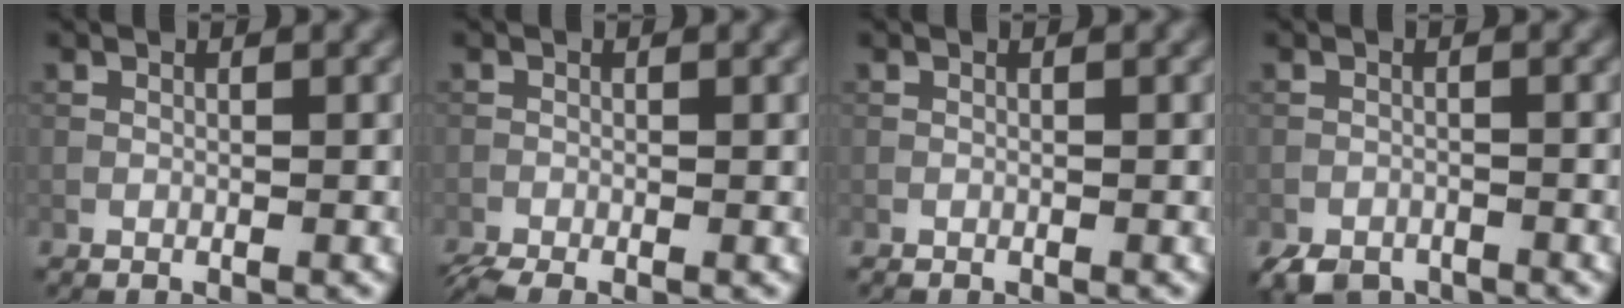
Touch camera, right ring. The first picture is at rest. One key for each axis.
{"total": 2.4, "fx": -2.0, "fy": 0.7, "fz": 1.1, "tx": -0.021, "ty": -0.012, "tz": -0.045}
{"total": 0.0}
{"total": 3.3, "fx": -2.7, "fy": 1.6, "fz": 1.2, "tx": -0.019, "ty": -0.009, "tz": -0.051}